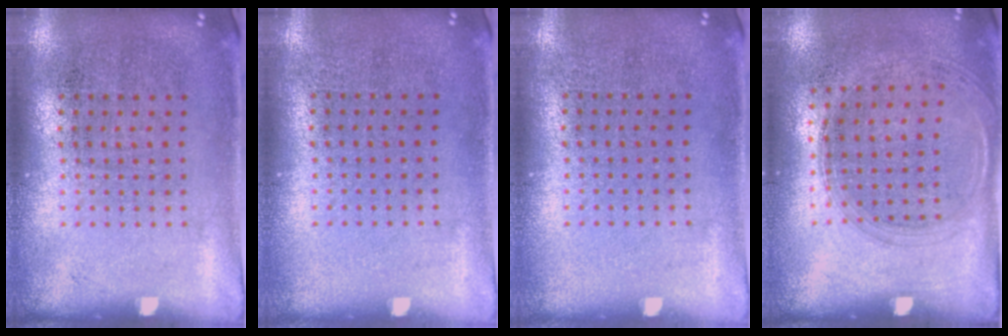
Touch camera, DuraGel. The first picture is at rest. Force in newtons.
{"total": 0.0}
{"total": 0.0}
{"total": 1.3, "press": 1.2, "slide": 0.5}